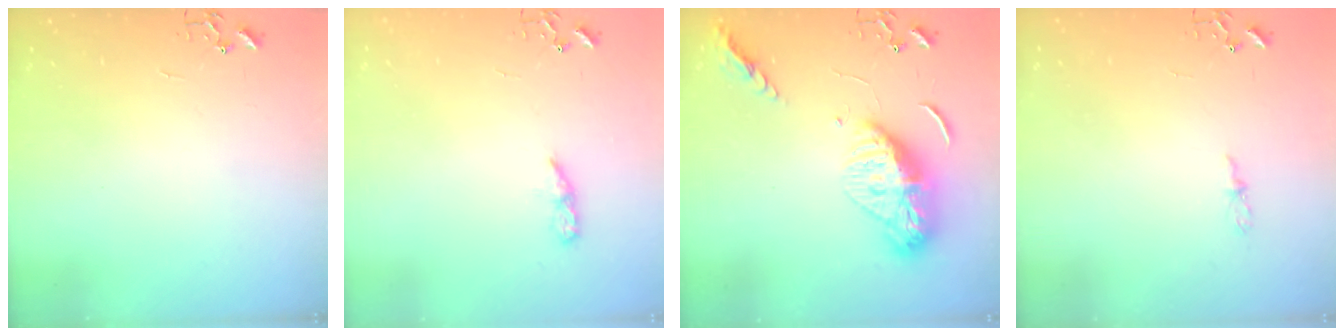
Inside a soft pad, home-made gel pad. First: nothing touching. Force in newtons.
{"total": 5.1, "press": 5.1, "slide": 0.6}
{"total": 15.4, "press": 15.3, "slide": 1.2}
{"total": 4.4, "press": 4.3, "slide": 0.5}